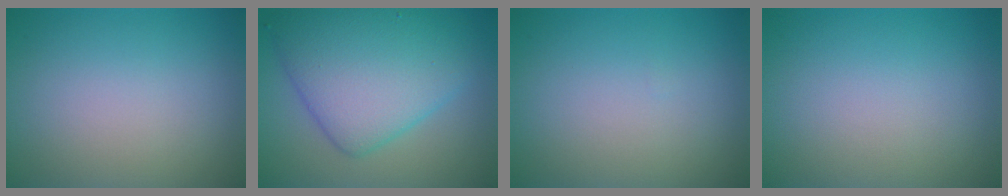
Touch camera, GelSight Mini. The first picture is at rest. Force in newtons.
{"total": 8.5, "press": 8.5, "slide": 0.3}
{"total": 0.0}
{"total": 0.0}